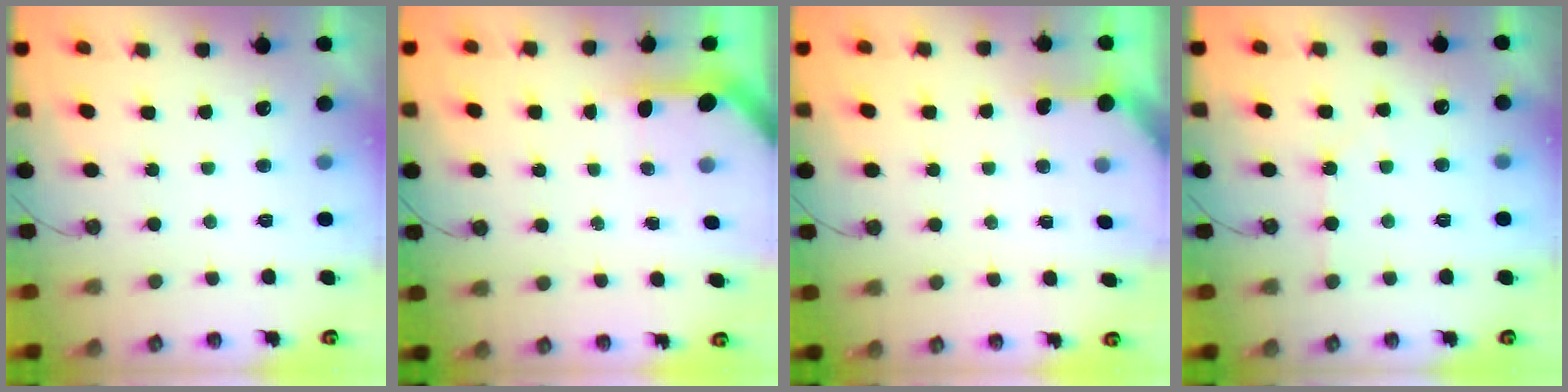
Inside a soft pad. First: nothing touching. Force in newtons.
{"total": 3.8, "press": 3.8, "slide": 0.3}
{"total": 2.7, "press": 2.7, "slide": 0.3}
{"total": 5.1, "press": 5.0, "slide": 0.8}